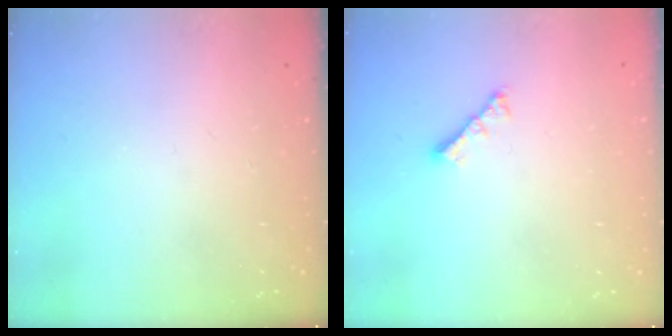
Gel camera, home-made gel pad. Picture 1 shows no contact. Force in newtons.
{"total": 3.6, "press": 3.5, "slide": 0.7}